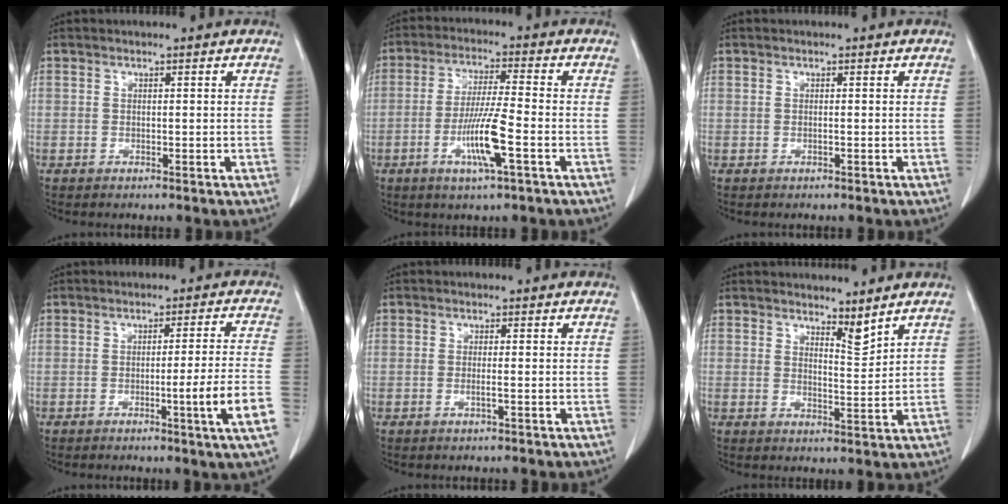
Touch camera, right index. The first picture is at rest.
{"total": 8.9, "force": [-3.1, 0.0, 8.4], "torque": [-0.160, -0.011, -0.060]}
{"total": 0.0}
{"total": 7.9, "force": [-2.7, -1.7, 7.2], "torque": [-0.094, -0.014, -0.041]}
{"total": 1.2, "force": [-0.3, -0.2, 1.1], "torque": [-0.023, -0.002, -0.007]}
{"total": 3.2, "force": [2.9, 0.3, 1.4], "torque": [-0.025, -0.016, 0.053]}